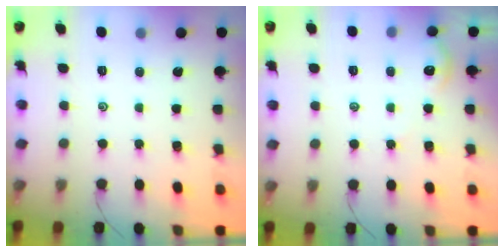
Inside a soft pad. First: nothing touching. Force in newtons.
{"total": 2.8, "press": 2.8, "slide": 0.3}